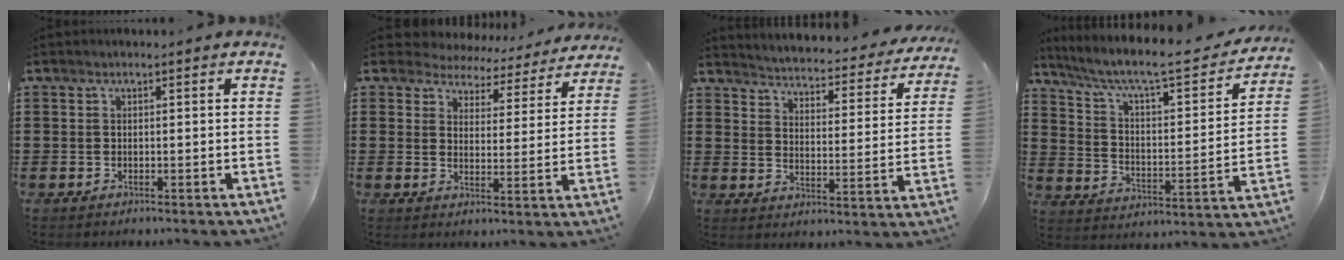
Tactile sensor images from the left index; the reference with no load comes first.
{"total": 4.7, "force": [4.6, 1.1, -0.1], "torque": [-0.020, -0.034, 0.077]}
{"total": 3.5, "force": [3.4, -0.3, 0.4], "torque": [-0.030, -0.037, 0.051]}
{"total": 7.8, "force": [6.2, 0.7, 4.8], "torque": [-0.116, -0.044, 0.098]}